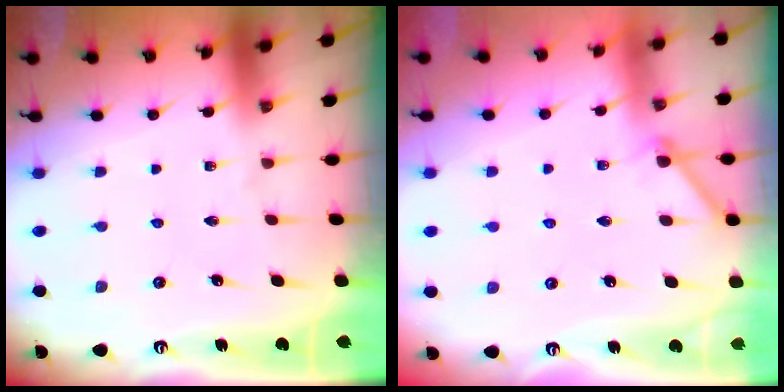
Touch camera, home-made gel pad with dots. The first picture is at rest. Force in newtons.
{"total": 3.3, "press": 3.3, "slide": 0.5}